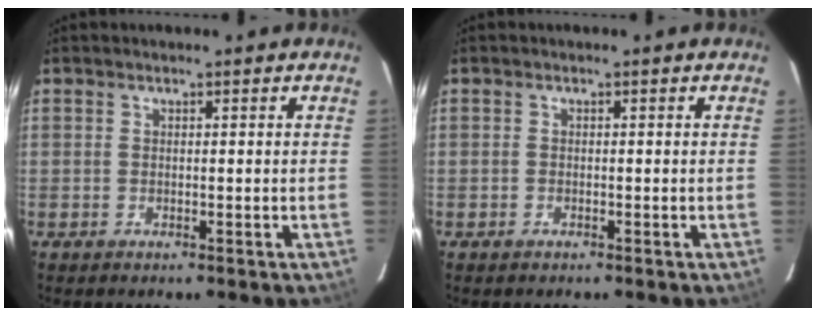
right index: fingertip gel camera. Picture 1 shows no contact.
{"total": 0.6, "force": [-0.5, 0.4, 0.1], "torque": [-0.002, 0.002, -0.010]}